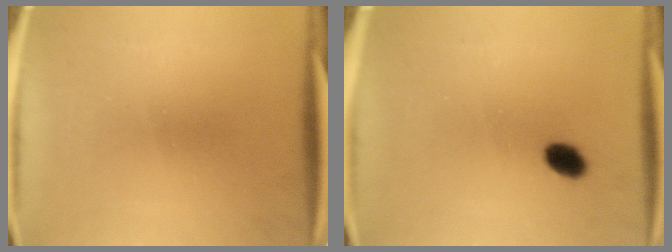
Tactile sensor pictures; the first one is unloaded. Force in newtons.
{"total": 3.5}